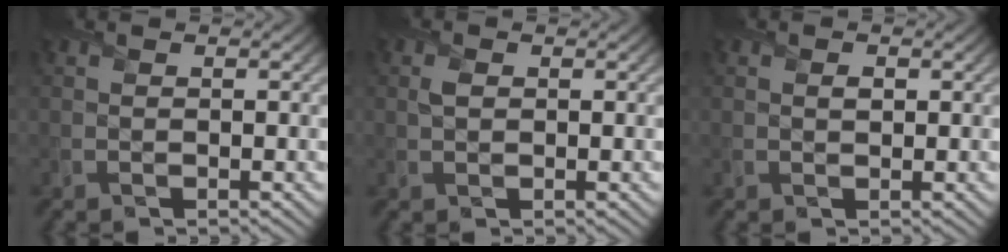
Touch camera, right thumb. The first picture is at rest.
{"total": 1.1, "force": [0.2, 0.8, 0.7], "torque": [-0.017, 0.000, 0.004]}
{"total": 0.6, "force": [0.2, 0.5, 0.4], "torque": [-0.004, -0.004, 0.003]}